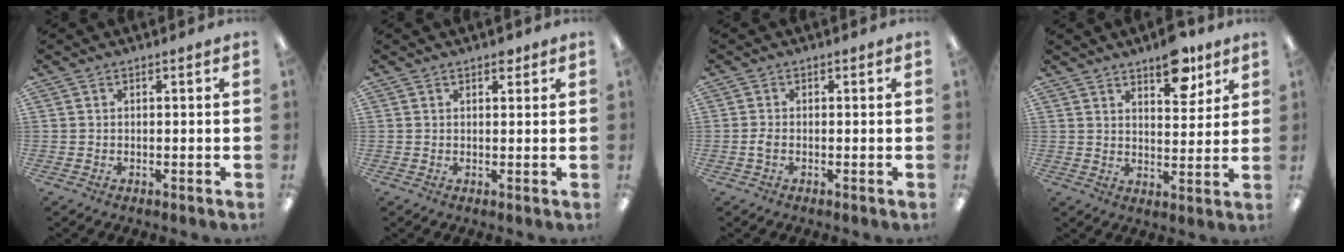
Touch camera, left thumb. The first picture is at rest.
{"total": 1.8, "force": [1.4, 0.9, 0.8], "torque": [0.000, -0.004, 0.021]}
{"total": 1.6, "force": [-0.4, 0.8, 1.3], "torque": [-0.024, 0.002, -0.008]}
{"total": 9.4, "force": [6.6, 4.1, 5.2], "torque": [-0.046, -0.041, 0.107]}